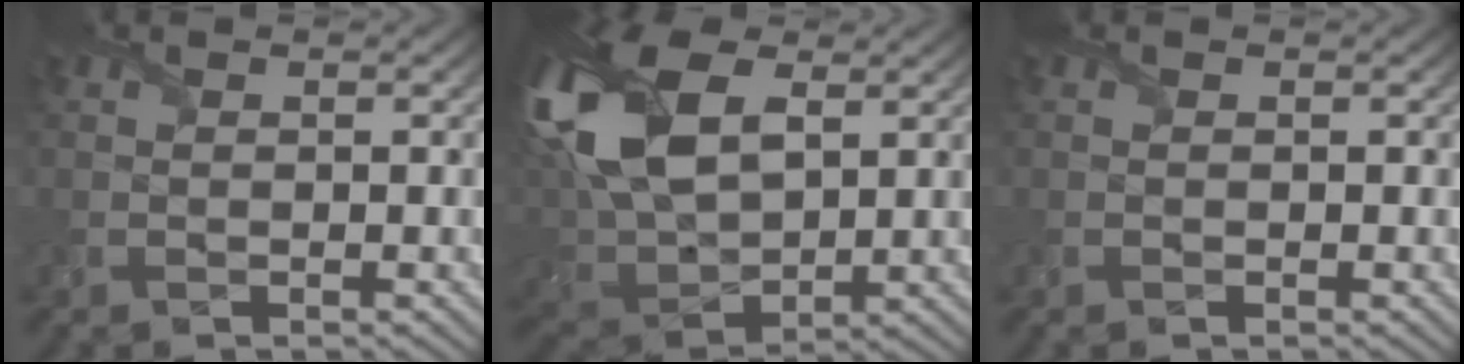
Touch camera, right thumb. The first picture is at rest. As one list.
[{"total": 17.1, "force": [5.6, 10.1, 12.6], "torque": [-0.325, 0.021, 0.107]}, {"total": 0.0}]